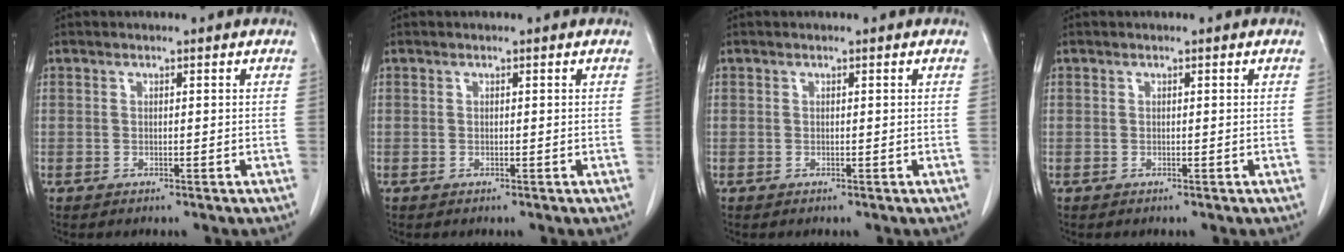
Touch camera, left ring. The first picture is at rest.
{"total": 0.0}
{"total": 0.0}
{"total": 0.0}